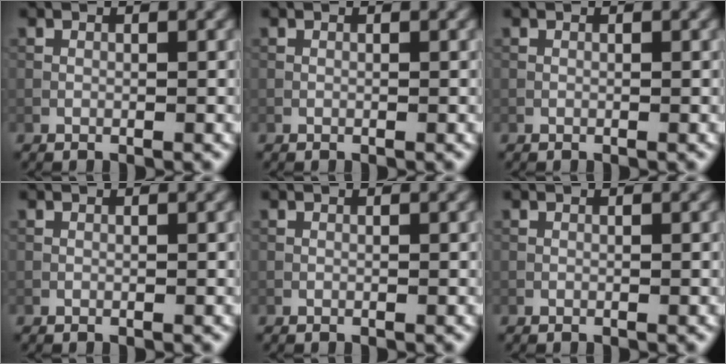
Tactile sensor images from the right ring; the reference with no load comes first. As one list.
[{"total": 0.0}, {"total": 0.0}, {"total": 0.0}, {"total": 0.0}, {"total": 0.0}]